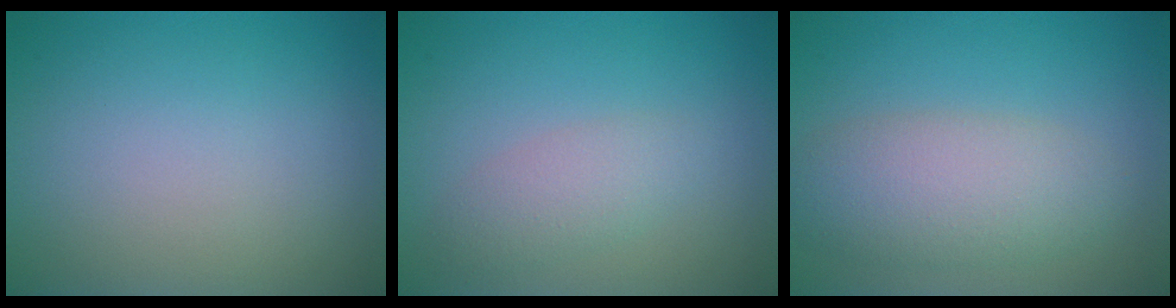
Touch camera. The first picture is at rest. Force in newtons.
{"total": 2.3, "press": 2.3, "slide": 0.1}
{"total": 5.2, "press": 5.2, "slide": 0.3}